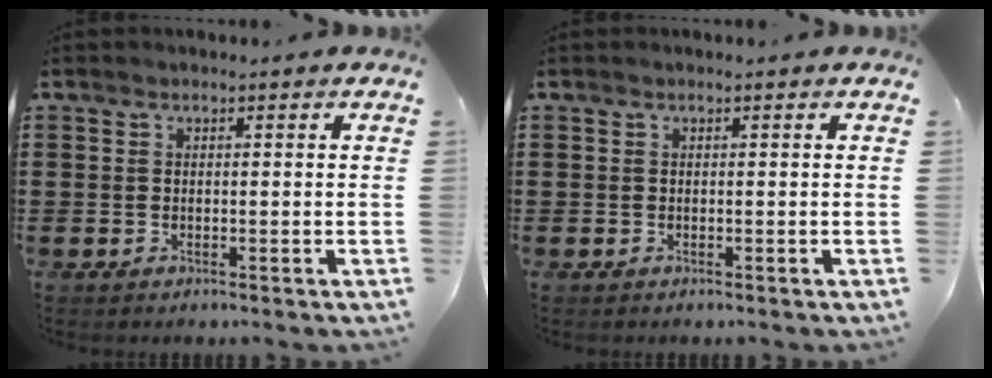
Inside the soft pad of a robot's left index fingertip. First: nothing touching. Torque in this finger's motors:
{"motor_torque": [0.00, 0.00, 0.00, 0.00]}